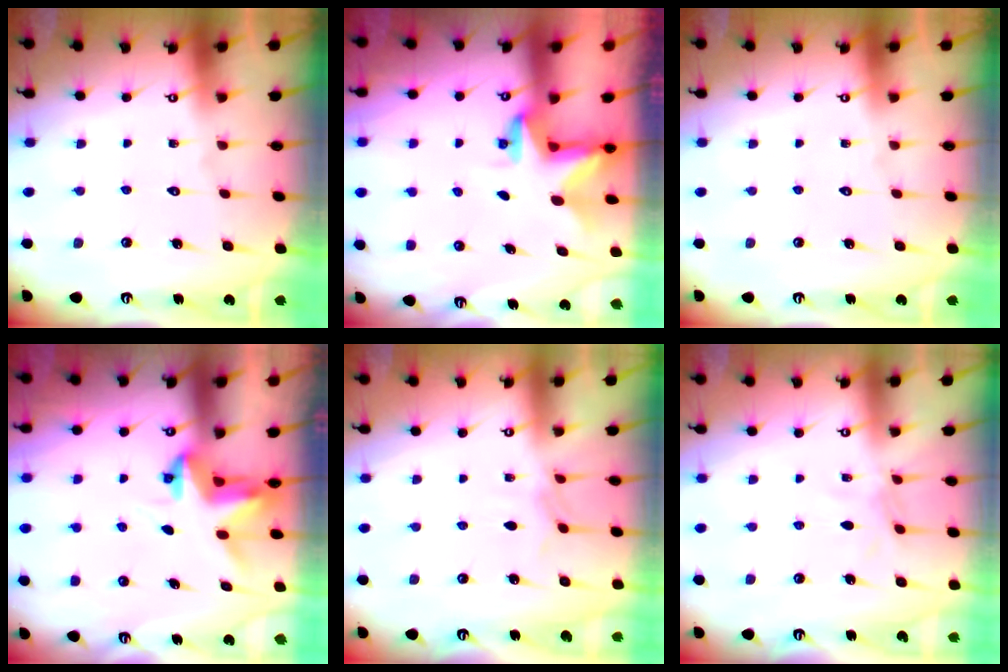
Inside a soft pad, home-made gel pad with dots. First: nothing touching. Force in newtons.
{"total": 2.8, "press": 2.8, "slide": 0.2}
{"total": 0.0}
{"total": 3.7, "press": 3.7, "slide": 0.3}
{"total": 3.5, "press": 3.5, "slide": 0.5}
{"total": 4.4, "press": 4.3, "slide": 0.5}